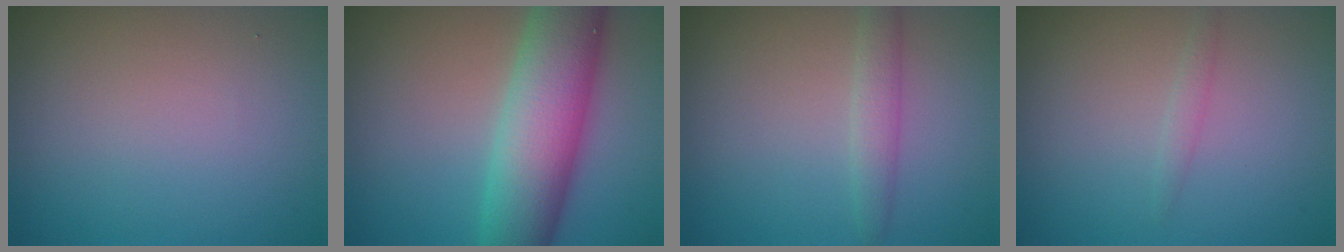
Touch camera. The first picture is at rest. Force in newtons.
{"total": 9.9, "press": 9.9, "slide": 0.3}
{"total": 1.9, "press": 1.9, "slide": 0.0}
{"total": 0.9, "press": 0.9, "slide": 0.1}